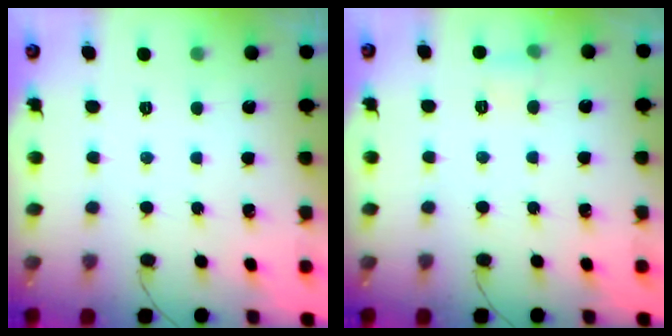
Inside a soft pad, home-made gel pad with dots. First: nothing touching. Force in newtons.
{"total": 3.8, "press": 3.6, "slide": 1.2}